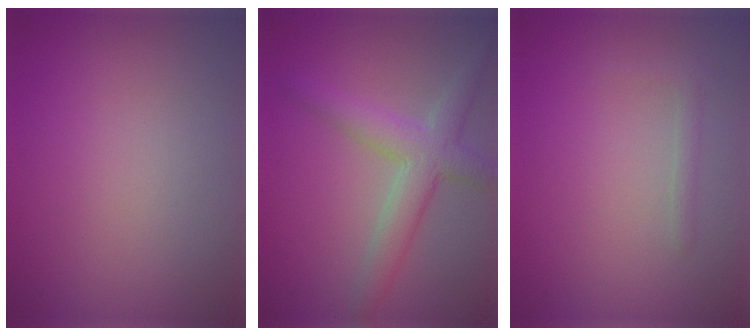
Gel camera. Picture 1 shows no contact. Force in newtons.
{"total": 4.4, "press": 4.4, "slide": 0.3}
{"total": 0.8, "press": 0.8, "slide": 0.0}